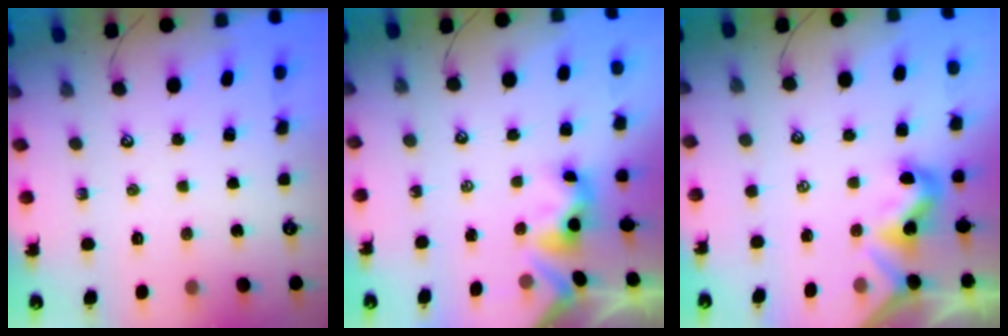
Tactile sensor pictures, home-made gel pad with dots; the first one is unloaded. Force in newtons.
{"total": 3.0, "press": 2.9, "slide": 0.6}
{"total": 1.8, "press": 1.8, "slide": 0.2}